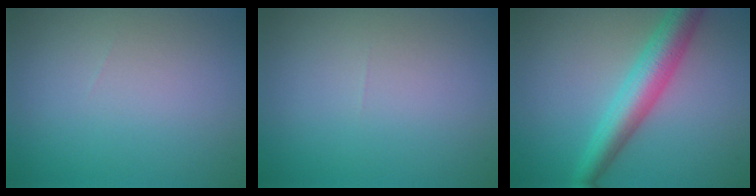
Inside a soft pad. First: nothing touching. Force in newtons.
{"total": 0.0}
{"total": 5.1, "press": 5.1, "slide": 0.1}